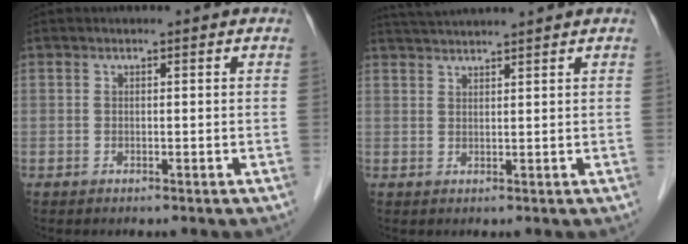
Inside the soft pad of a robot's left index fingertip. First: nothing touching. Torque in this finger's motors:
{"motor_torque": [-0.35, -0.87, 0.50, 0.14]}